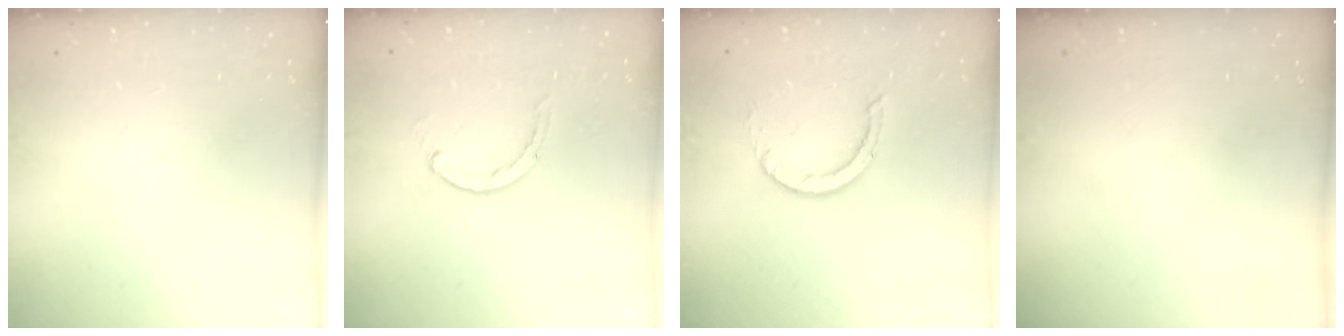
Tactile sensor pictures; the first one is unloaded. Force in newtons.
{"total": 2.8, "press": 2.8, "slide": 0.5}
{"total": 2.9, "press": 2.9, "slide": 0.2}
{"total": 0.0}